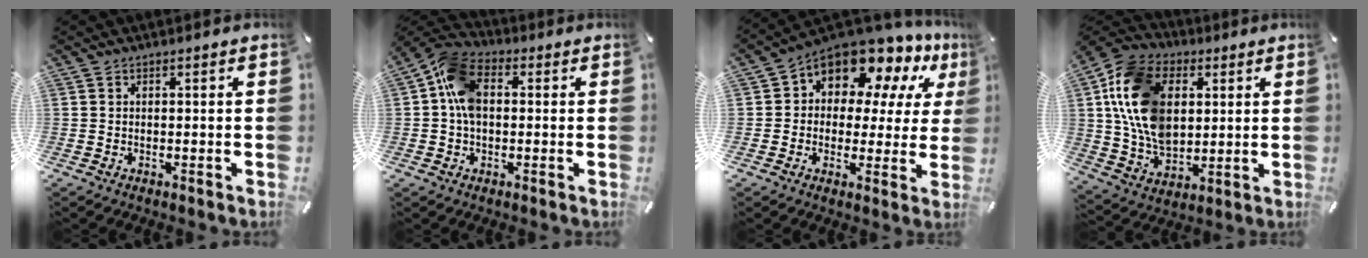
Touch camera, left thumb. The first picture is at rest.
{"total": 10.2, "force": [0.7, 7.1, 7.3], "torque": [-0.154, 0.019, 0.017]}
{"total": 11.6, "force": [8.6, 6.4, 4.4], "torque": [-0.084, -0.077, 0.157]}
{"total": 17.4, "force": [3.5, 13.0, 11.1], "torque": [-0.241, 0.008, 0.068]}